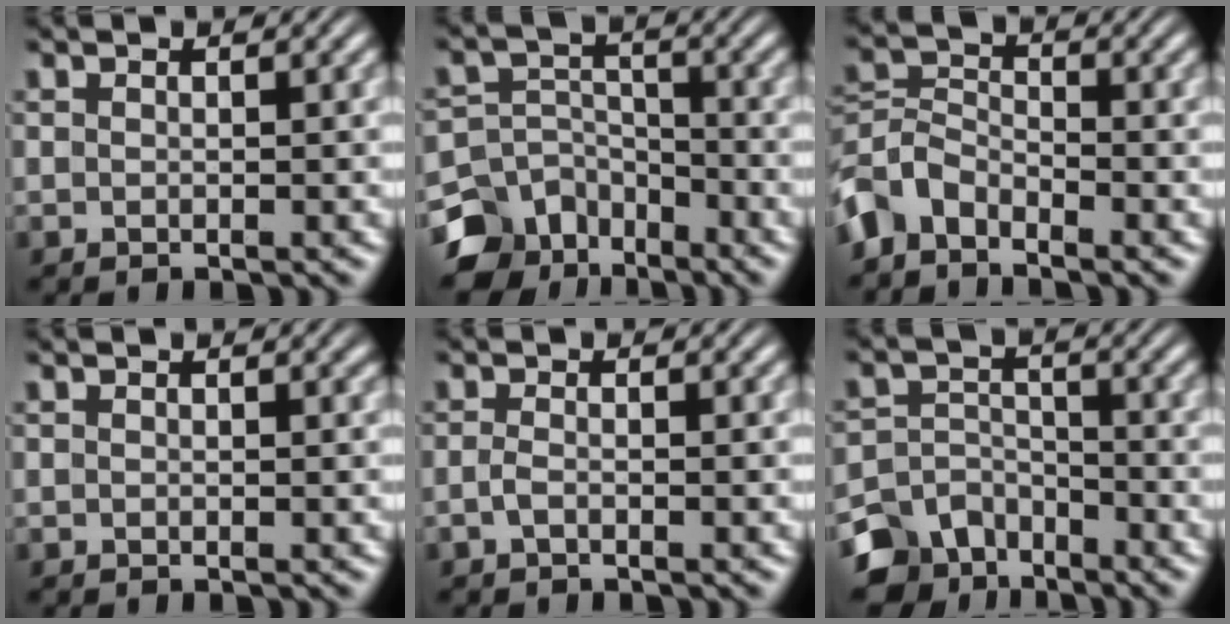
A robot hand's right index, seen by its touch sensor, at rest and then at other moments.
{"total": 9.4, "force": [-5.7, 6.6, 3.4], "torque": [-0.048, -0.039, -0.087]}
{"total": 5.1, "force": [-2.8, 3.8, 2.0], "torque": [-0.053, -0.020, -0.047]}
{"total": 0.0}
{"total": 1.0, "force": [-0.8, 0.0, 0.5], "torque": [-0.016, -0.007, -0.013]}
{"total": 7.3, "force": [-5.0, 4.7, 2.5], "torque": [-0.034, -0.029, -0.078]}